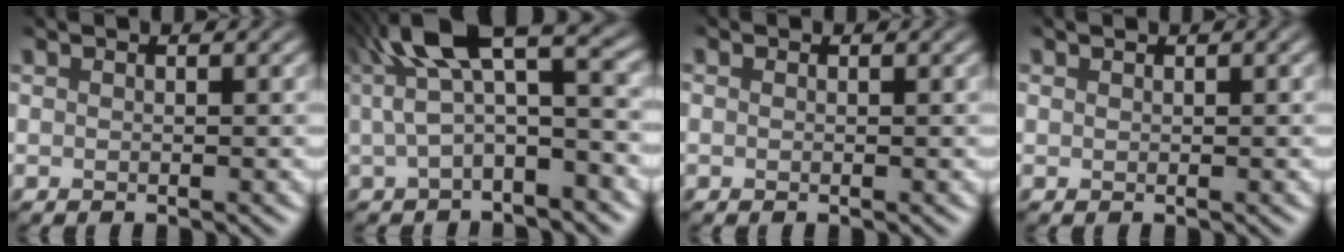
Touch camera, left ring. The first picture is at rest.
{"total": 8.0, "force": [1.5, 3.4, 7.0], "torque": [-0.144, 0.016, 0.024]}
{"total": 0.0}
{"total": 0.0}